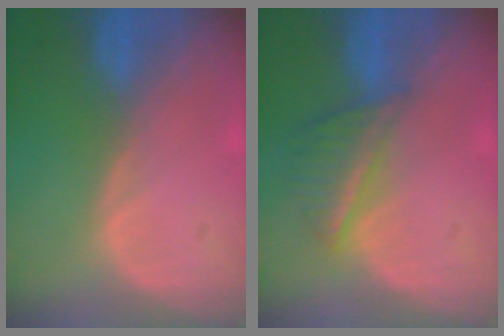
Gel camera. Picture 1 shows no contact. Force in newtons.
{"total": 5.6, "press": 5.2, "slide": 2.1}